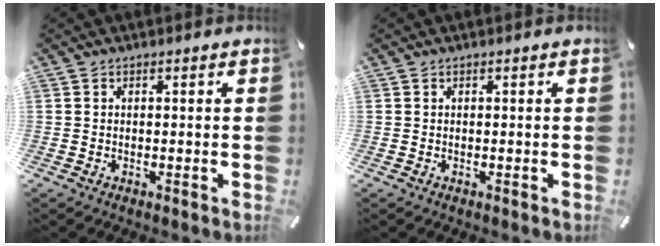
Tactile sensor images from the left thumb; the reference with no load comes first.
{"total": 0.0}